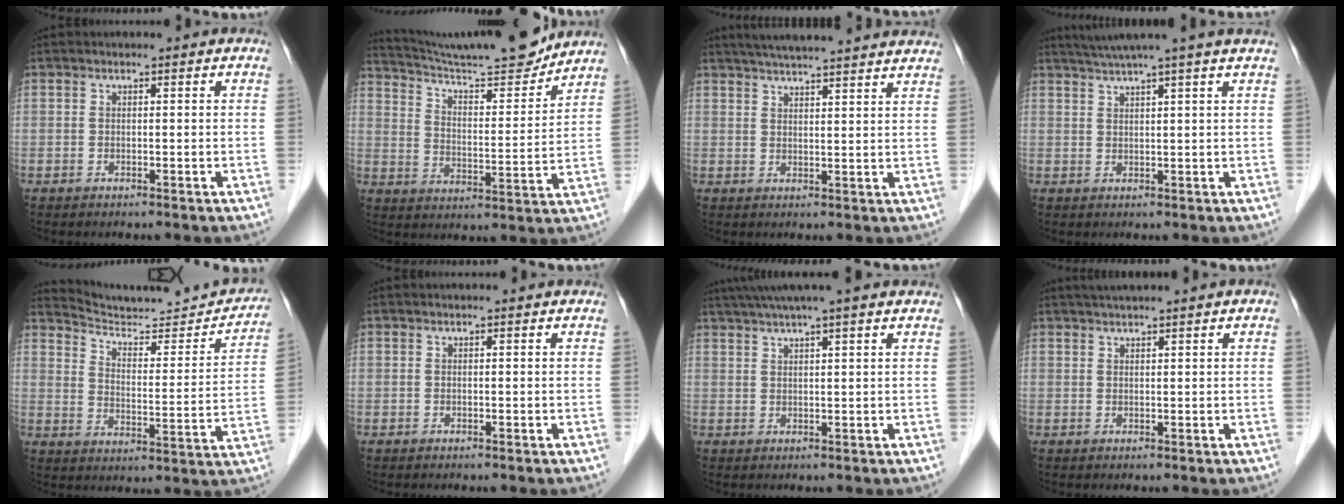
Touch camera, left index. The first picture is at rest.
{"total": 17.5, "force": [16.4, 0.6, 6.1], "torque": [-0.109, -0.020, 0.251]}
{"total": 17.7, "force": [16.1, 0.6, 7.5], "torque": [-0.118, 0.023, 0.208]}
{"total": 7.9, "force": [6.6, -1.9, 4.0], "torque": [-0.059, 0.023, 0.086]}
{"total": 17.3, "force": [16.8, 1.7, 3.8], "torque": [-0.050, -0.045, 0.228]}
{"total": 0.0}
{"total": 8.2, "force": [6.6, -0.7, 4.8], "torque": [-0.083, 0.034, 0.094]}
{"total": 3.5, "force": [2.8, -0.2, 2.2], "torque": [-0.036, 0.026, 0.049]}